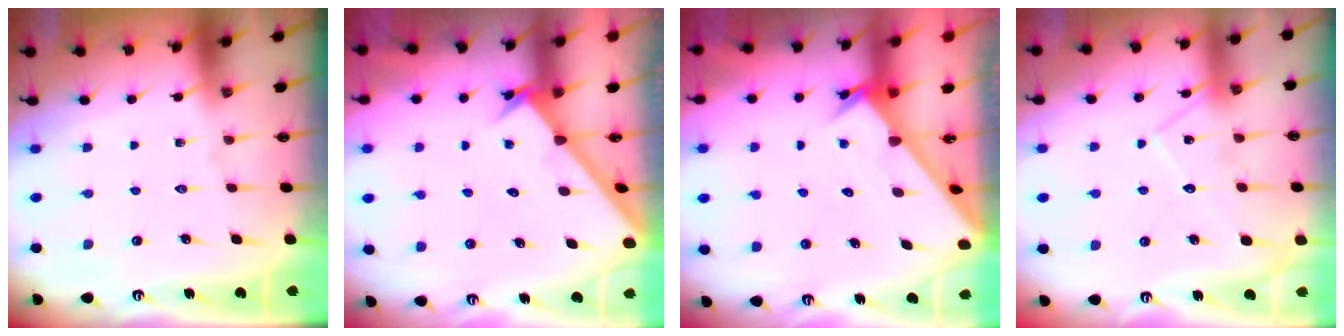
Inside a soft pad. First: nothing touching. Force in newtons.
{"total": 2.0, "press": 2.0, "slide": 0.2}
{"total": 2.4, "press": 2.4, "slide": 0.2}
{"total": 12.0, "press": 11.9, "slide": 0.8}